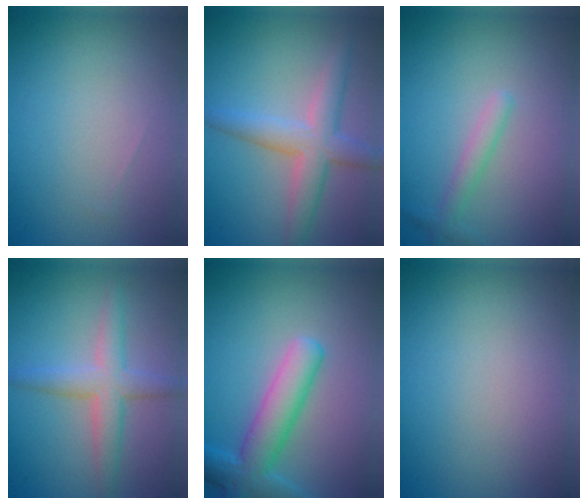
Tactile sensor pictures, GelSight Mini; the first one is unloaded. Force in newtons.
{"total": 4.3, "press": 4.3, "slide": 0.2}
{"total": 1.5, "press": 1.5, "slide": 0.1}
{"total": 3.6, "press": 3.6, "slide": 0.1}
{"total": 5.4, "press": 5.4, "slide": 0.2}
{"total": 0.0}